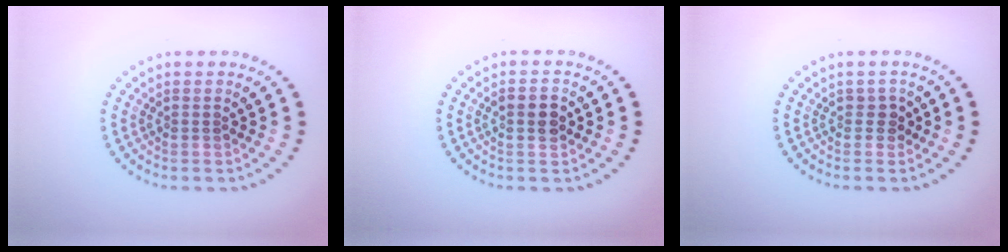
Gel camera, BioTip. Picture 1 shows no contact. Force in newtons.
{"total": 2.2, "press": 2.1, "slide": 0.2}
{"total": 1.1, "press": 1.0, "slide": 0.4}